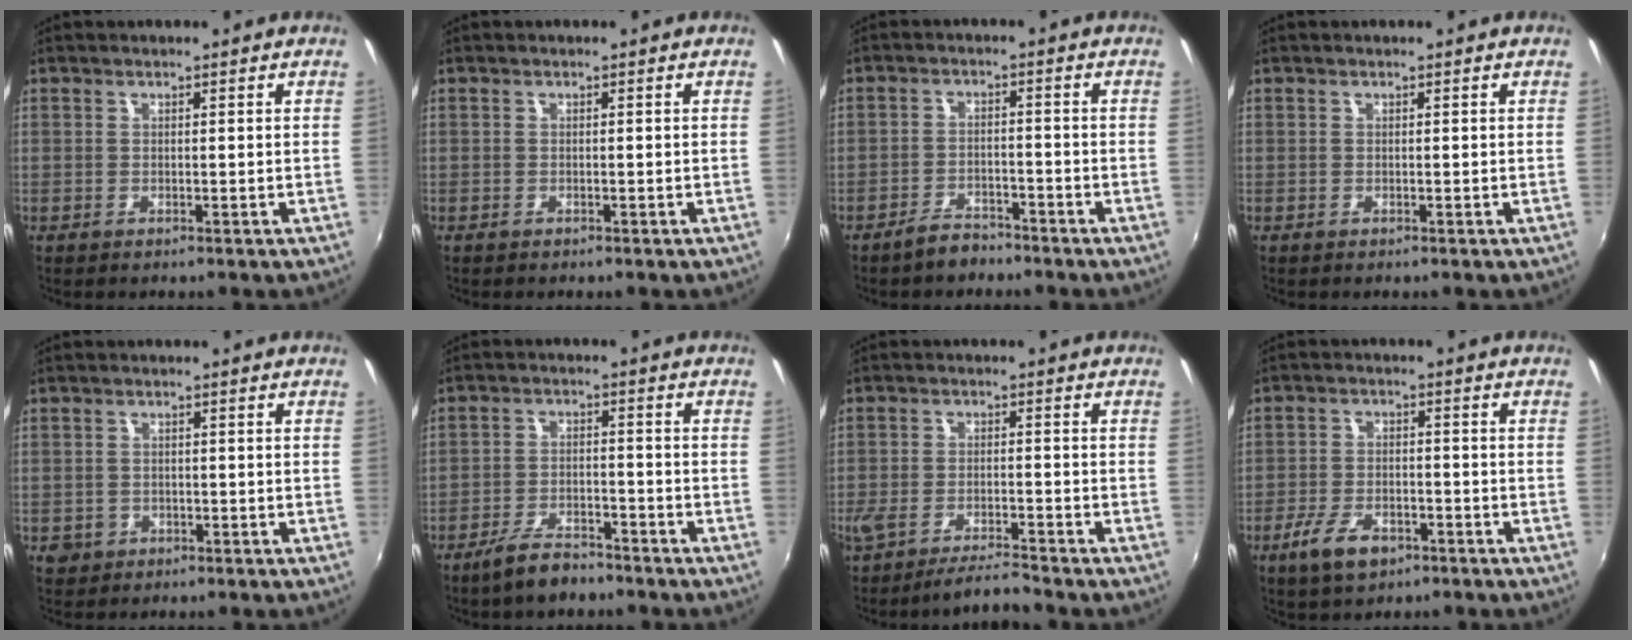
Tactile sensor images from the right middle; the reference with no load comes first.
{"total": 0.8, "force": [-0.6, 0.3, 0.3], "torque": [-0.007, -0.001, -0.009]}
{"total": 4.3, "force": [-3.7, 1.5, 1.5], "torque": [-0.043, 0.007, -0.059]}
{"total": 0.0}
{"total": 3.1, "force": [-1.1, 2.7, 0.9], "torque": [-0.024, -0.002, -0.015]}
{"total": 7.0, "force": [-5.7, 2.2, 3.5], "torque": [-0.081, 0.000, -0.096]}
{"total": 6.1, "force": [-5.7, 0.2, 2.3], "torque": [-0.063, -0.011, -0.104]}
{"total": 7.6, "force": [-4.6, 3.7, 4.7], "torque": [-0.114, -0.007, -0.080]}